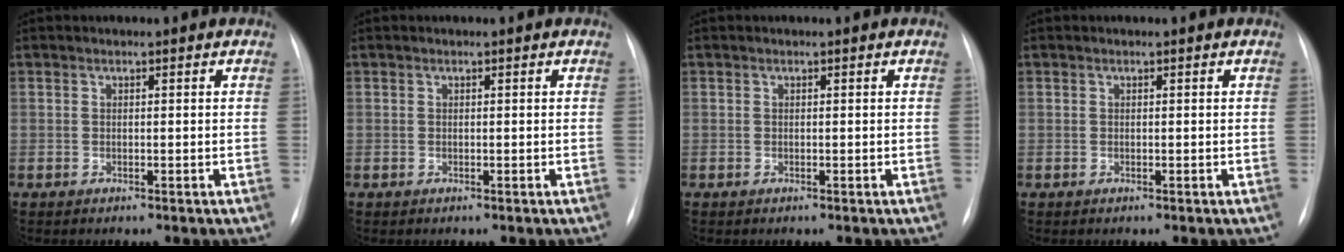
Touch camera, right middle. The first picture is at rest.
{"total": 0.0}
{"total": 0.0}
{"total": 0.0}